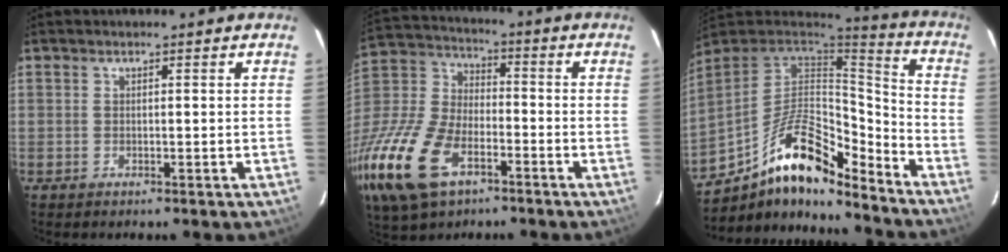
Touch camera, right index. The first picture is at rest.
{"total": 24.1, "force": [-11.9, 13.6, 15.9], "torque": [-0.386, -0.022, -0.224]}
{"total": 19.1, "force": [-12.4, 6.9, 12.8], "torque": [-0.245, 0.002, -0.221]}